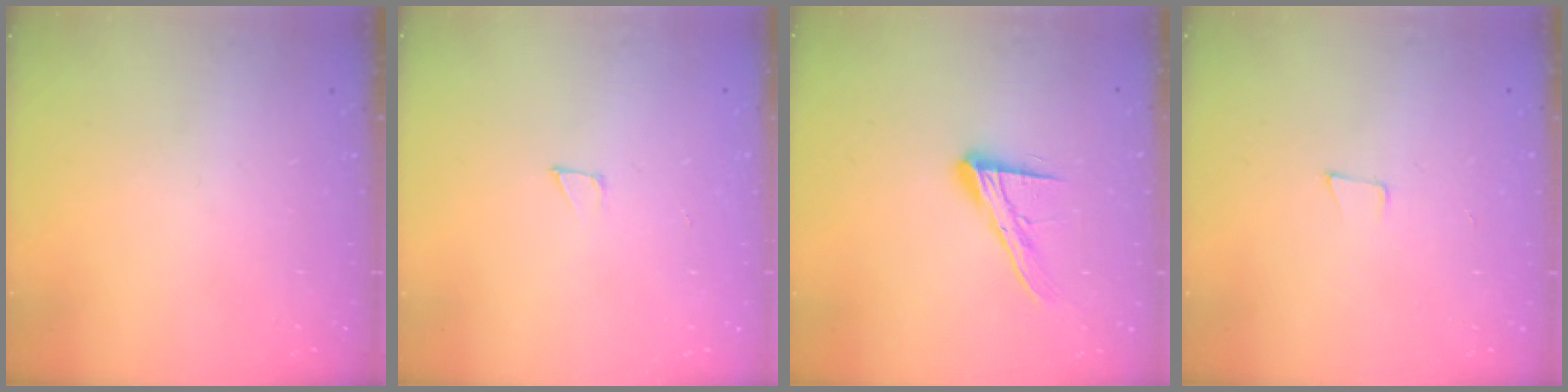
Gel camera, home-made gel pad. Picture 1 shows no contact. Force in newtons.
{"total": 3.2, "press": 3.2, "slide": 0.2}
{"total": 13.4, "press": 13.3, "slide": 1.1}
{"total": 4.6, "press": 3.6, "slide": 2.9}